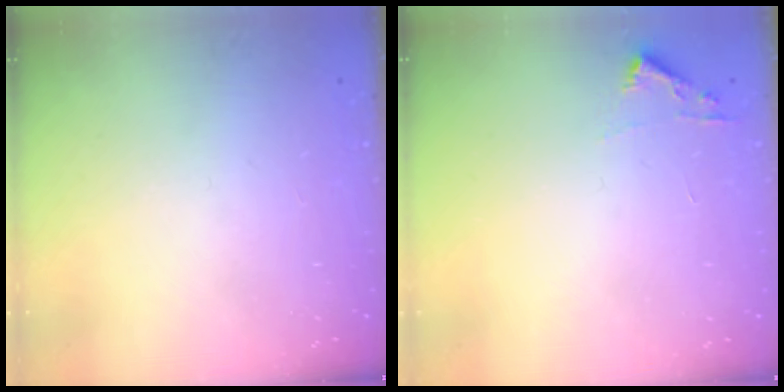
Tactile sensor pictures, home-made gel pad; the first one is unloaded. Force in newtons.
{"total": 3.3, "press": 3.3, "slide": 0.4}